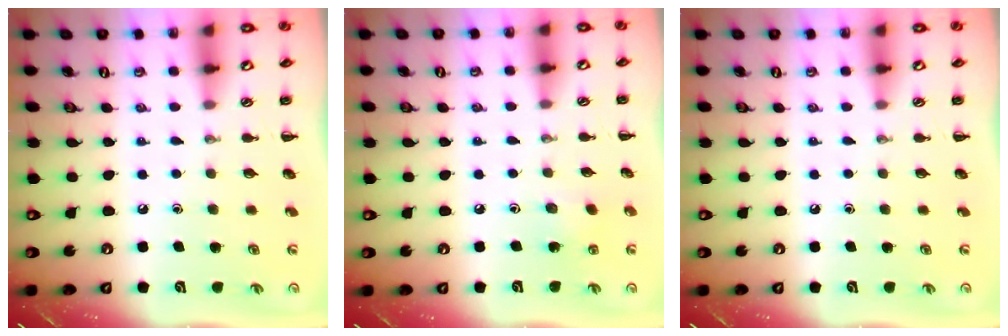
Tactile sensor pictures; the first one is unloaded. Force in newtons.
{"total": 2.7, "press": 2.6, "slide": 0.8}
{"total": 0.0}